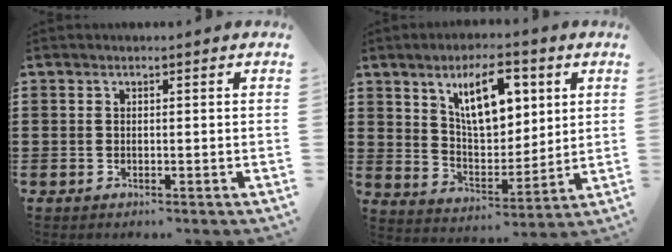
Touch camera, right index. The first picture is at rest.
{"total": 10.6, "force": [4.8, 5.2, 7.9], "torque": [-0.139, 0.001, 0.081]}